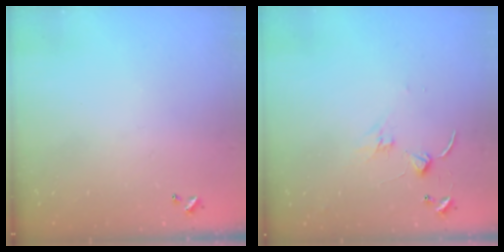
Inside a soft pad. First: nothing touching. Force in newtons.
{"total": 0.6, "press": 0.5, "slide": 0.3}